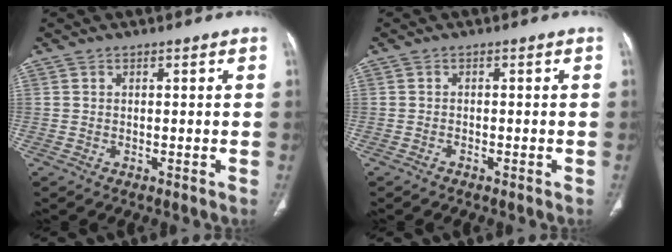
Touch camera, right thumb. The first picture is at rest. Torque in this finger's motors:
{"motor_torque": [-0.35, -0.11, 0.08, 0.31, -0.04]}